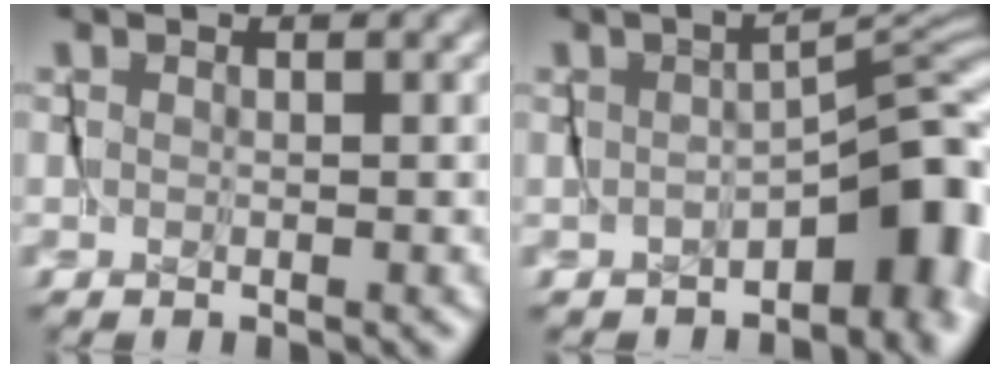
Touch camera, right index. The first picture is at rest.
{"total": 5.9, "force": [-3.3, 2.5, 4.2], "torque": [-0.042, 0.005, -0.054]}